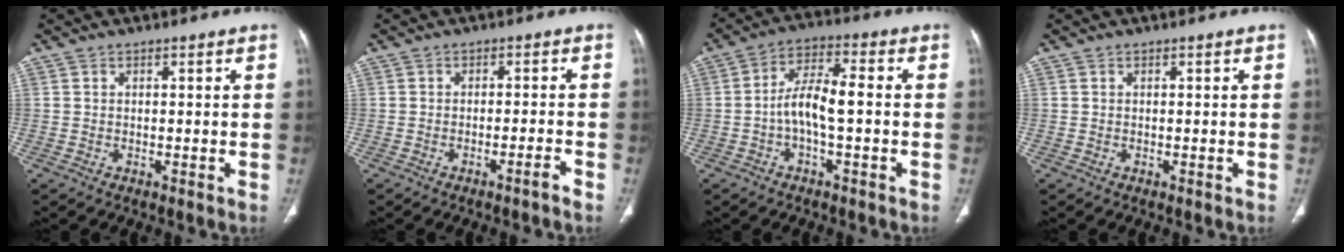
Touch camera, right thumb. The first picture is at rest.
{"total": 2.3, "force": [-1.7, -0.3, 1.5], "torque": [-0.035, 0.011, -0.026]}
{"total": 8.0, "force": [-1.2, 2.8, 7.4], "torque": [-0.145, 0.031, -0.028]}
{"total": 0.0}